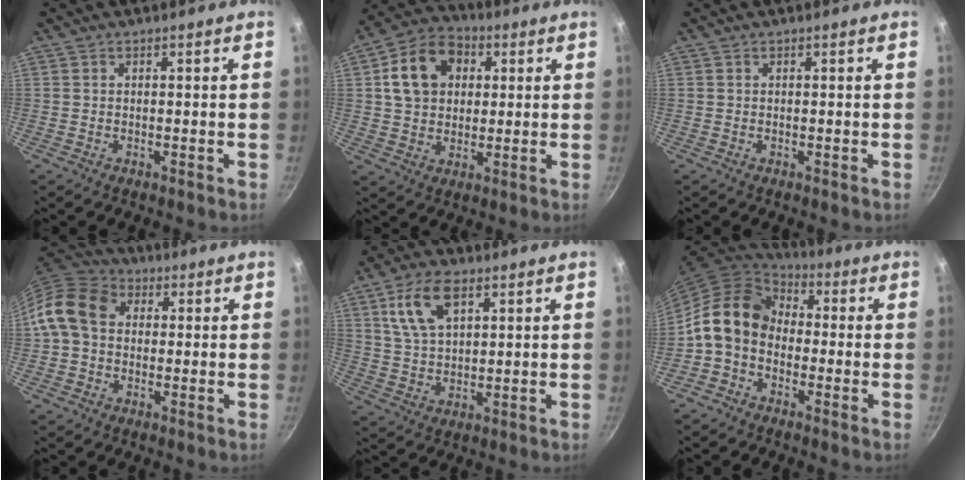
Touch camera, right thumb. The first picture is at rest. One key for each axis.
{"total": 12.9, "fx": 3.2, "fy": 10.0, "fz": 7.5, "tx": -0.106, "ty": 0.017, "tz": 0.043}
{"total": 0.0}
{"total": 10.6, "fx": 1.1, "fy": 8.3, "fz": 6.4, "tx": -0.095, "ty": 0.023, "tz": -0.001}
{"total": 10.5, "fx": 4.5, "fy": 5.6, "fz": 7.6, "tx": -0.133, "ty": -0.005, "tz": 0.088}
{"total": 12.5, "fx": -1.3, "fy": 9.6, "fz": 7.9, "tx": -0.112, "ty": 0.043, "tz": -0.046}